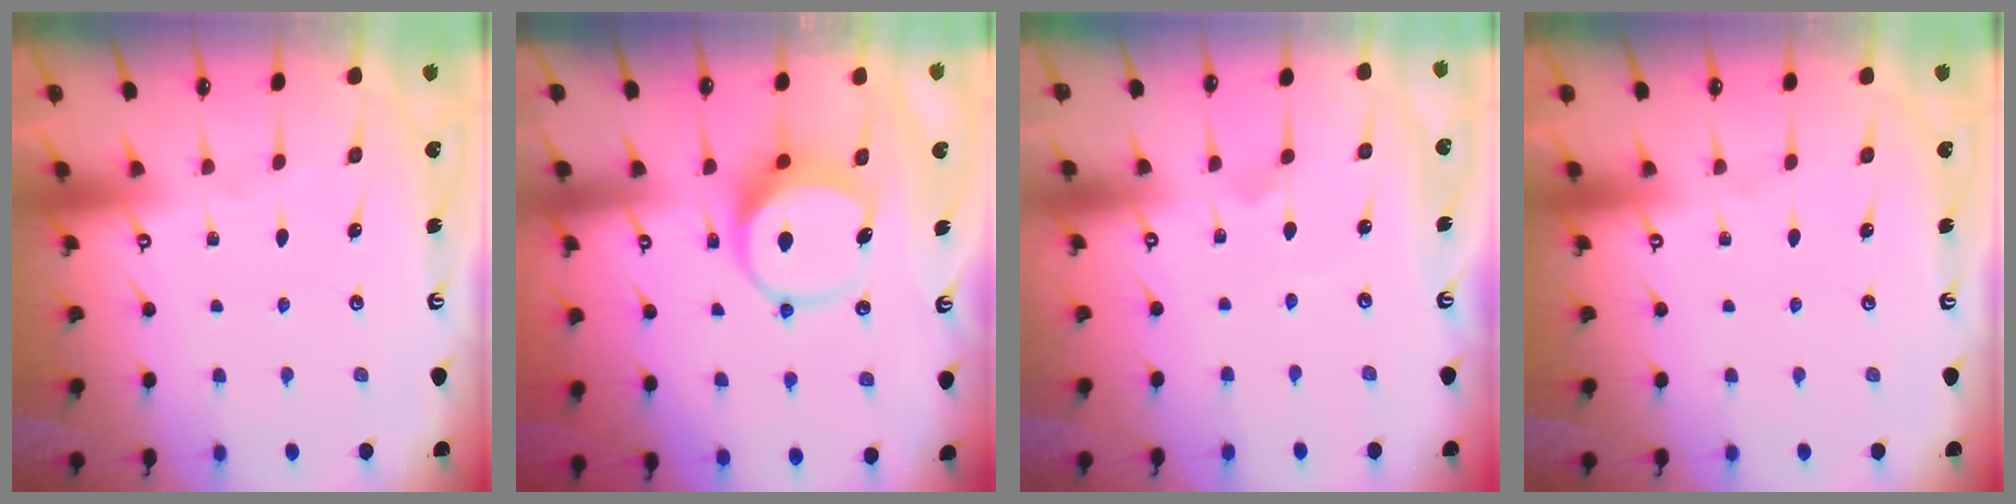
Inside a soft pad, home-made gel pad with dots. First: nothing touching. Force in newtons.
{"total": 7.9, "press": 7.8, "slide": 1.3}
{"total": 1.7, "press": 1.6, "slide": 0.2}
{"total": 0.0}